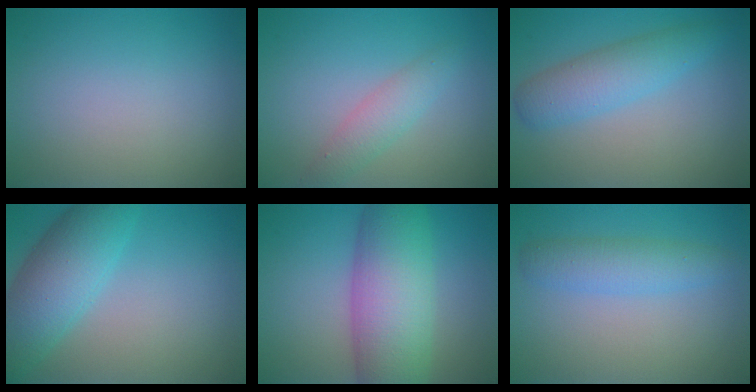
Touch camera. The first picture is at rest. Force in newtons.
{"total": 2.3, "press": 2.3, "slide": 0.1}
{"total": 3.9, "press": 3.9, "slide": 0.1}
{"total": 6.7, "press": 6.7, "slide": 0.3}
{"total": 9.6, "press": 9.6, "slide": 0.1}
{"total": 3.1, "press": 3.1, "slide": 0.1}